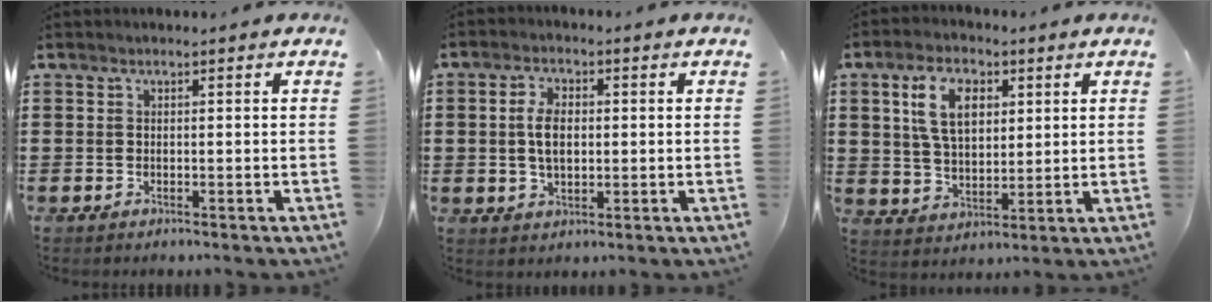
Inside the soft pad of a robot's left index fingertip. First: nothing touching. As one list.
[{"total": 4.8, "force": [0.3, 2.6, 4.0], "torque": [-0.094, 0.004, 0.000]}, {"total": 8.4, "force": [3.4, 4.8, 6.0], "torque": [-0.124, 0.013, 0.060]}]